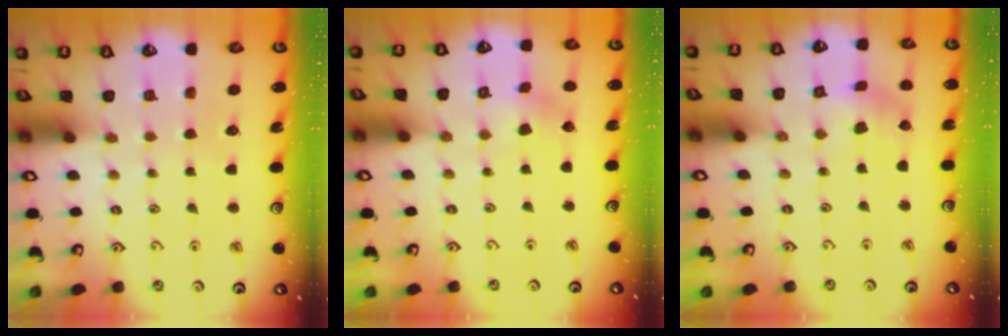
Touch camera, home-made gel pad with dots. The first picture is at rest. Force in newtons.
{"total": 2.6, "press": 2.5, "slide": 0.8}
{"total": 1.2, "press": 1.2, "slide": 0.2}